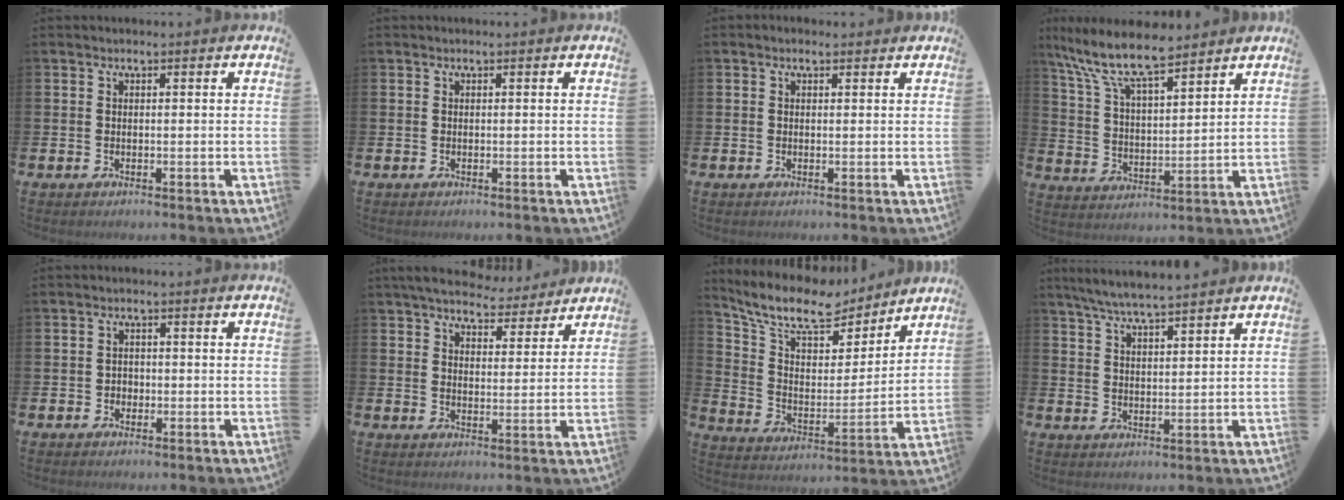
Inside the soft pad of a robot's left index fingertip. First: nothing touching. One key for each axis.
{"total": 0.0}
{"total": 0.7, "fx": 0.3, "fy": 0.5, "fz": 0.4, "tx": -0.006, "ty": 0.006, "tz": 0.004}
{"total": 10.3, "fx": 8.8, "fy": 2.4, "fz": 4.9, "tx": -0.132, "ty": -0.037, "tz": 0.158}
{"total": 1.4, "fx": -0.4, "fy": 1.3, "fz": 0.3, "tx": 0.001, "ty": 0.001, "tz": -0.013}
{"total": 6.7, "fx": 6.3, "fy": 1.6, "fz": 1.2, "tx": -0.040, "ty": -0.040, "tz": 0.110}
{"total": 11.1, "fx": 9.7, "fy": 3.6, "fz": 3.9, "tx": -0.115, "ty": -0.063, "tz": 0.166}
{"total": 5.5, "fx": 5.3, "fy": 0.0, "fz": 1.6, "tx": -0.048, "ty": -0.019, "tz": 0.095}